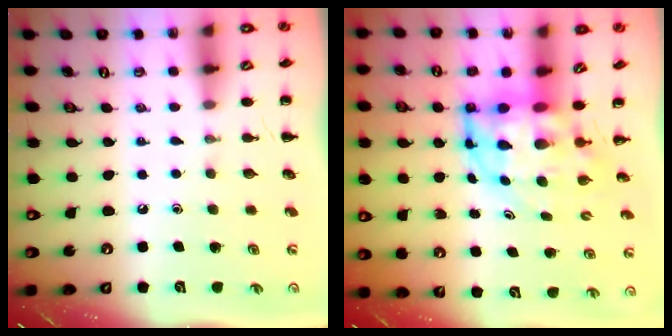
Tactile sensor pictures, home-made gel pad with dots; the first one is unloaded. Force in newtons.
{"total": 7.3, "press": 7.0, "slide": 1.9}